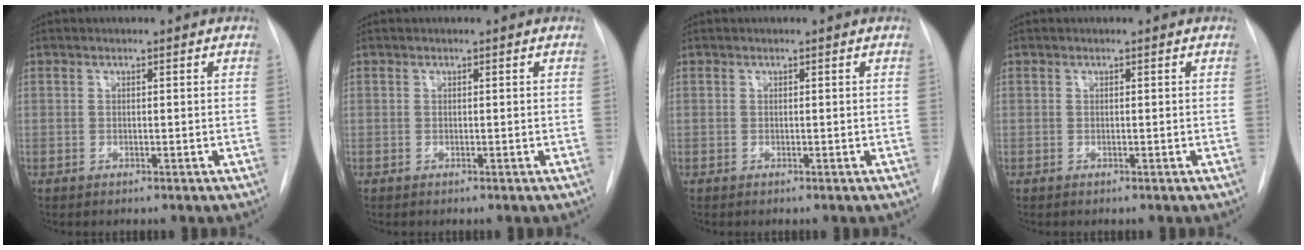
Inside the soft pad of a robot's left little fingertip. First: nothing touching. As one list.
[{"total": 0.0}, {"total": 0.0}, {"total": 0.0}]